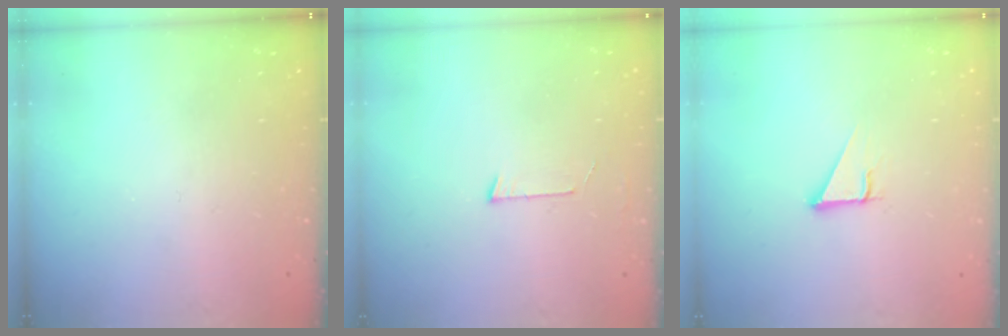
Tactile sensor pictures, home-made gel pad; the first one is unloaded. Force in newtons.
{"total": 2.7, "press": 2.7, "slide": 0.2}
{"total": 2.9, "press": 2.9, "slide": 0.1}